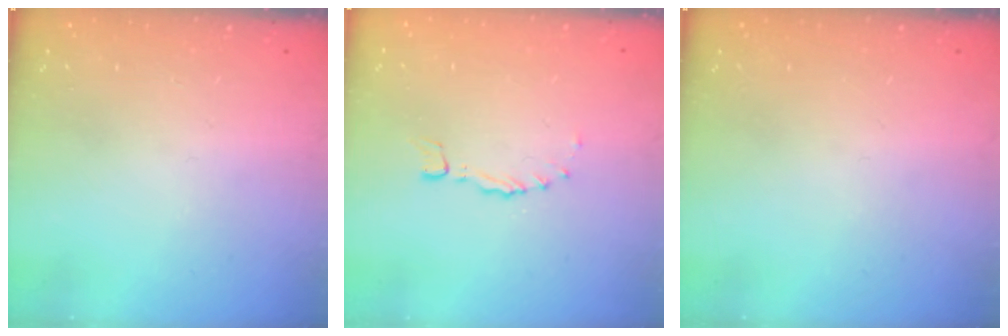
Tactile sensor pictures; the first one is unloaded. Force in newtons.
{"total": 0.0}
{"total": 0.0}